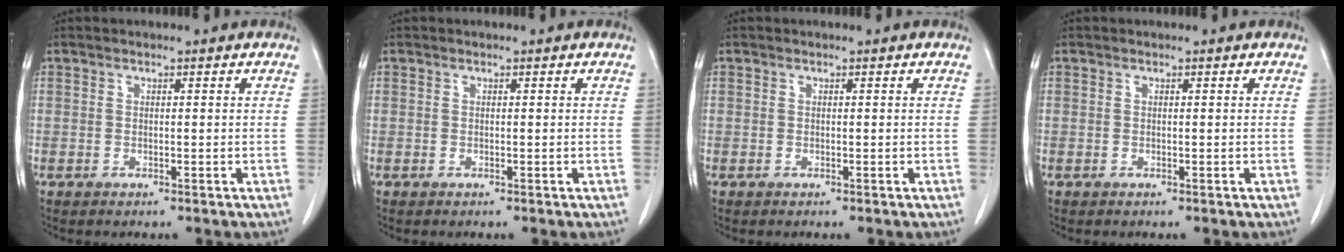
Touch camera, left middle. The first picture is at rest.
{"total": 0.0}
{"total": 0.0}
{"total": 0.0}